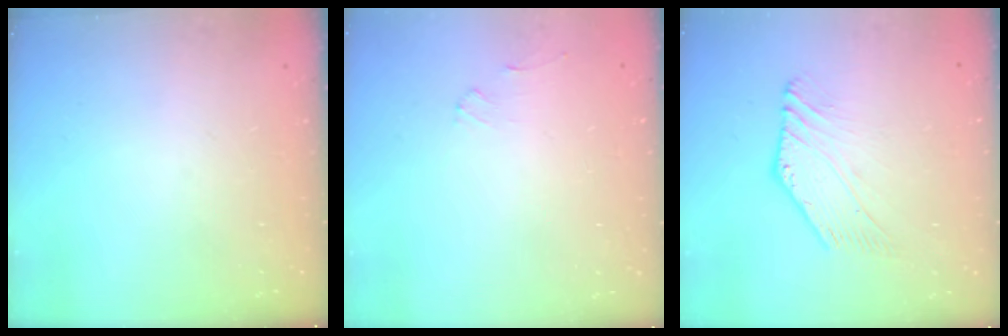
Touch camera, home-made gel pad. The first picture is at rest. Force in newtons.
{"total": 0.6, "press": 0.5, "slide": 0.4}
{"total": 4.2, "press": 4.1, "slide": 0.9}